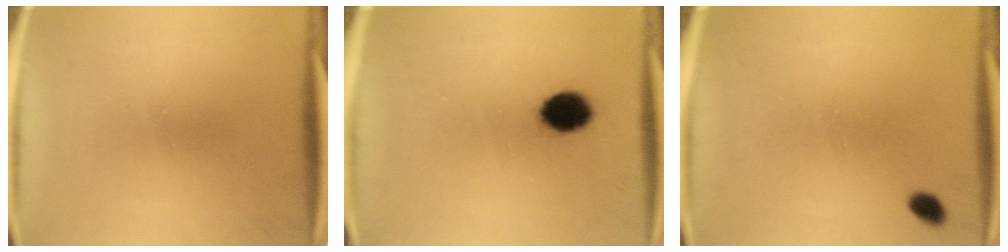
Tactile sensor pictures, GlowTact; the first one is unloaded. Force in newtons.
{"total": 8.2}
{"total": 1.9}